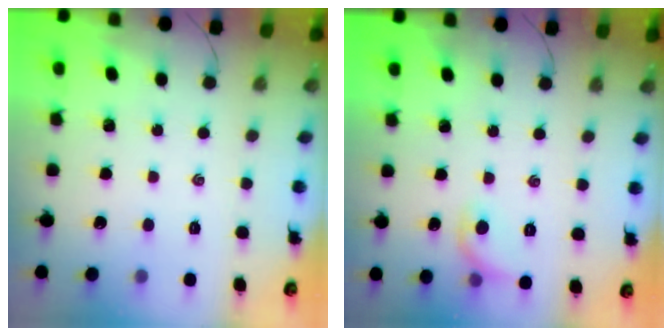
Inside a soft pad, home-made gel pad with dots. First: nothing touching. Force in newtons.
{"total": 6.4, "press": 6.3, "slide": 1.2}